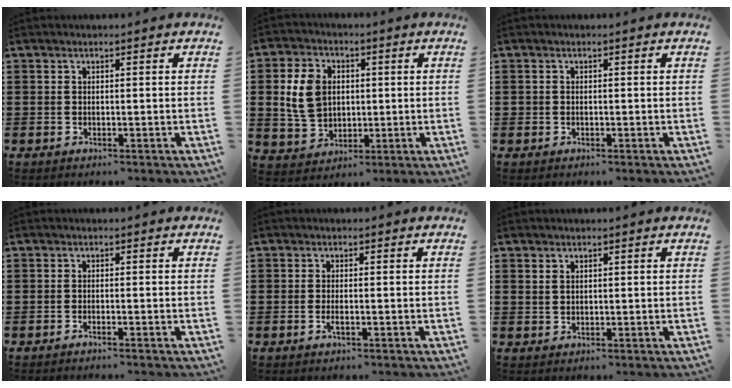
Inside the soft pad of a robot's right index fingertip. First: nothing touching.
{"total": 8.3, "force": [0.7, 6.5, 5.2], "torque": [-0.126, 0.013, 0.009]}
{"total": 0.6, "force": [0.0, 0.6, 0.1], "torque": [-0.003, 0.005, -0.001]}
{"total": 0.8, "force": [-0.6, -0.1, 0.4], "torque": [-0.007, -0.002, -0.013]}
{"total": 1.3, "force": [-0.4, 0.4, 1.2], "torque": [-0.023, -0.002, -0.006]}
{"total": 1.1, "force": [0.7, 0.7, 0.3], "torque": [-0.008, 0.002, 0.015]}